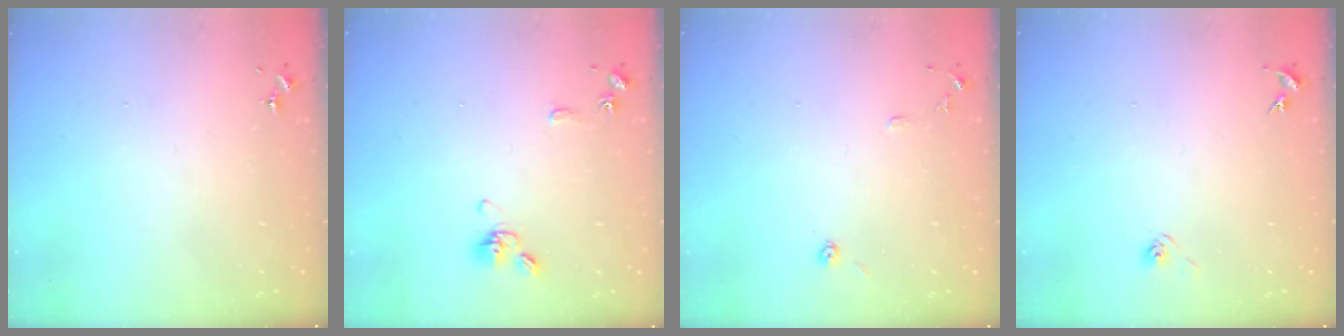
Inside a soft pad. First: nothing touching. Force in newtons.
{"total": 9.4, "press": 9.2, "slide": 1.9}
{"total": 6.0, "press": 5.9, "slide": 0.8}
{"total": 3.1, "press": 2.7, "slide": 1.4}